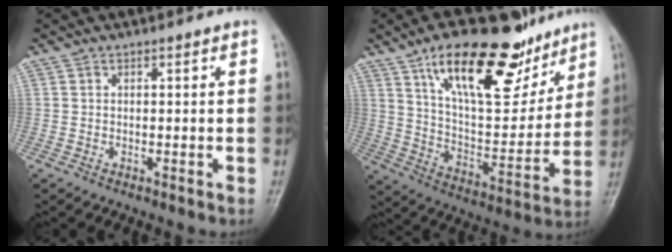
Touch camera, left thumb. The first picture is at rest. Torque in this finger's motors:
{"motor_torque": [0.19, 0.20, 1.47, -1.30, 0.22]}